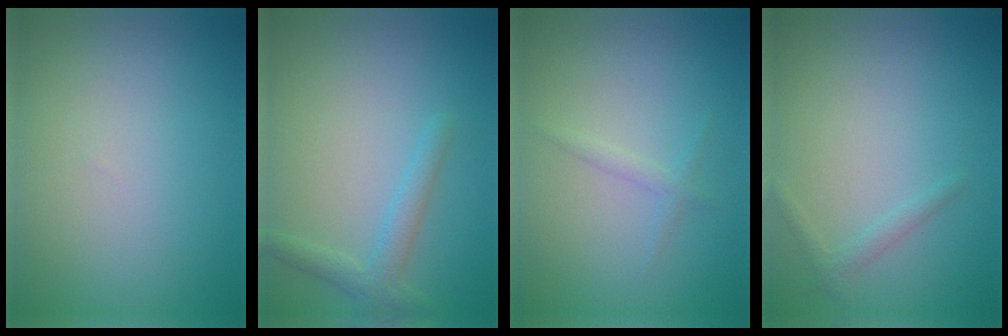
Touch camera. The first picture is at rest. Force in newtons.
{"total": 2.2, "press": 2.2, "slide": 0.0}
{"total": 1.0, "press": 1.0, "slide": 0.1}
{"total": 1.1, "press": 1.1, "slide": 0.0}